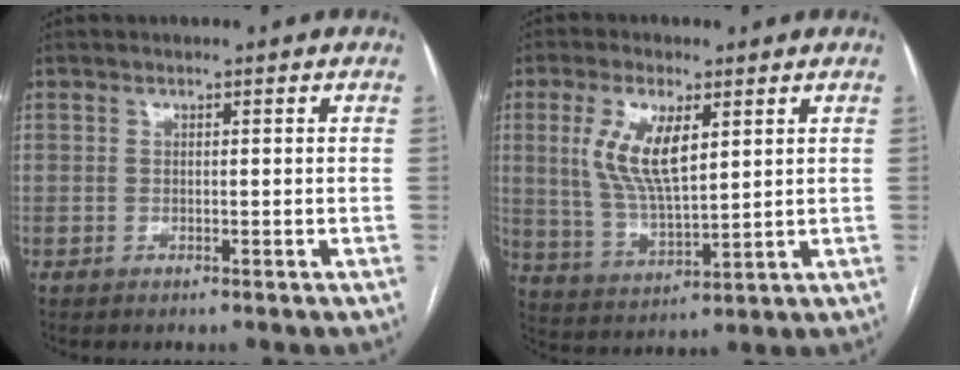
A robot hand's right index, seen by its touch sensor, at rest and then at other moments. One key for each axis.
{"total": 9.7, "fx": 3.3, "fy": 3.1, "fz": 8.6, "tx": -0.183, "ty": 0.004, "tz": 0.070}